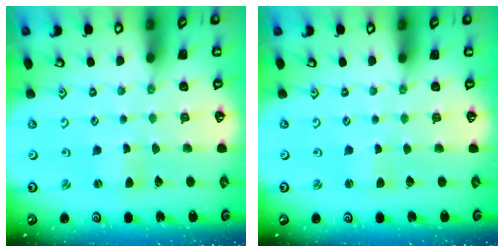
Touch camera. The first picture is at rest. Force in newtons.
{"total": 1.8, "press": 1.7, "slide": 0.4}